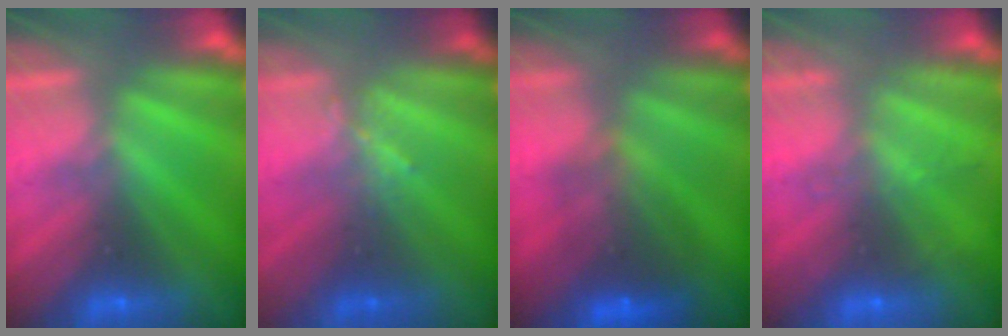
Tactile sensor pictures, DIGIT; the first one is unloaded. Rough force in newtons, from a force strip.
{"total": 1.1}
{"total": 7.3}
{"total": 2.1}